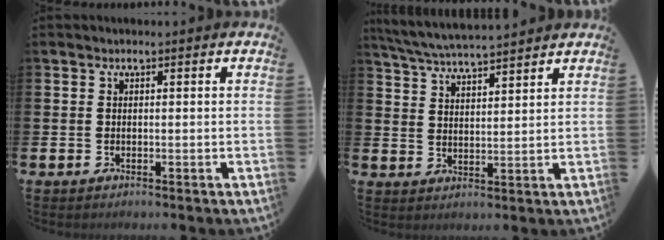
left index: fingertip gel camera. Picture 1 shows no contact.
{"total": 5.4, "force": [5.3, 0.1, 1.0], "torque": [-0.043, -0.028, 0.095]}